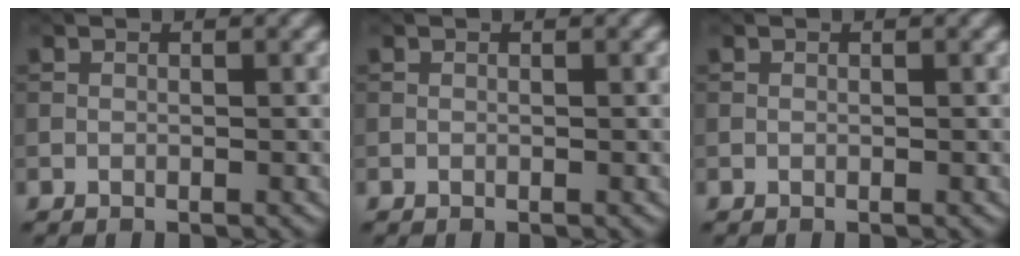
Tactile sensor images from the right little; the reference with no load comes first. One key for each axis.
{"total": 0.0}
{"total": 0.0}